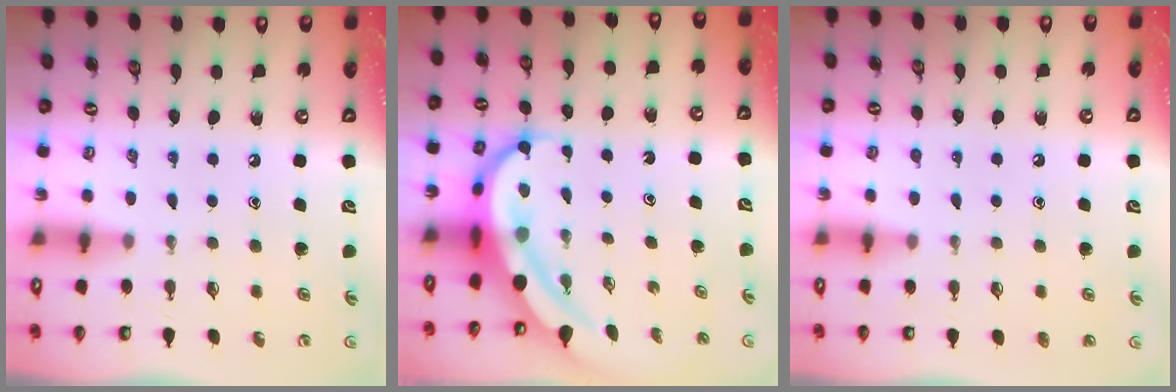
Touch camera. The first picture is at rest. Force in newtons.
{"total": 9.2, "press": 9.1, "slide": 0.9}
{"total": 1.1, "press": 1.1, "slide": 0.3}